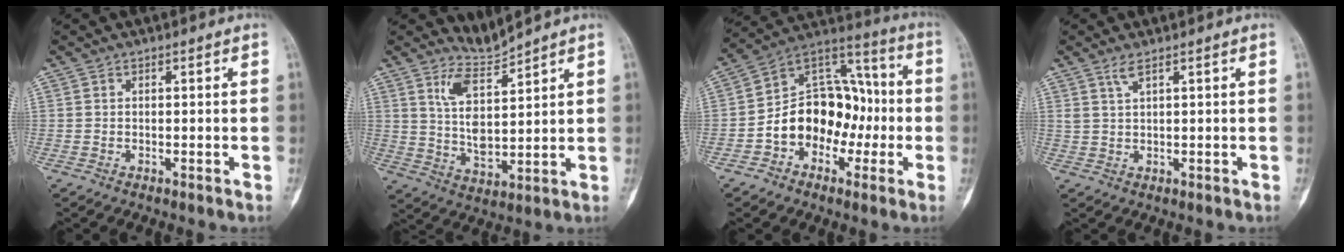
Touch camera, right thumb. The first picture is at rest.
{"total": 5.6, "force": [5.2, 0.6, 1.8], "torque": [-0.034, -0.062, 0.117]}
{"total": 16.5, "force": [-3.7, 12.2, 10.5], "torque": [-0.122, 0.062, -0.067]}
{"total": 2.2, "force": [1.5, 0.1, 1.6], "torque": [-0.040, -0.008, 0.036]}